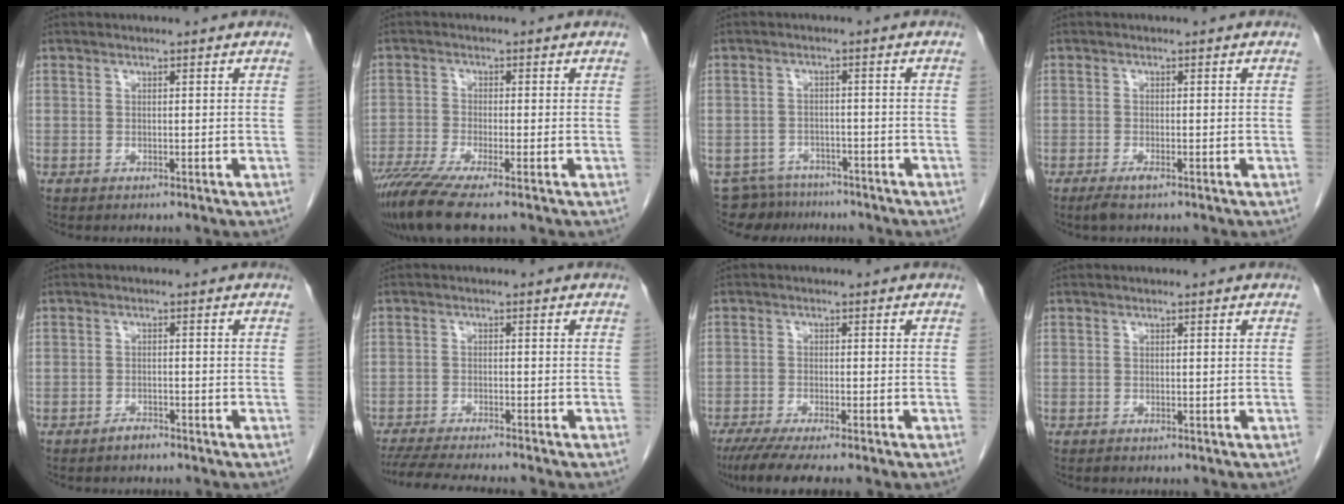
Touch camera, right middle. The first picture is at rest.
{"total": 7.1, "force": [-5.4, -0.2, 4.7], "torque": [-0.085, -0.021, -0.096]}
{"total": 6.8, "force": [-6.1, 3.0, 0.0], "torque": [0.005, 0.003, -0.089]}
{"total": 1.7, "force": [-1.2, 0.2, 1.2], "torque": [-0.028, -0.004, -0.022]}
{"total": 1.4, "force": [-1.3, 0.4, 0.4], "torque": [-0.008, 0.001, -0.020]}
{"total": 9.8, "force": [-8.7, 0.0, 4.4], "torque": [-0.062, -0.016, -0.137]}
{"total": 7.5, "force": [-5.8, 0.4, 4.7], "torque": [-0.071, -0.017, -0.091]}
{"total": 0.0}